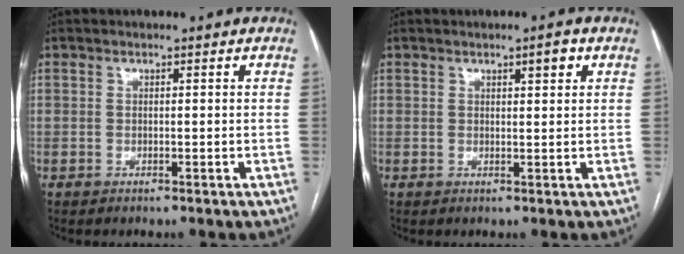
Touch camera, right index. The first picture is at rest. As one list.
[{"total": 1.9, "force": [1.0, 0.2, 1.6], "torque": [-0.024, 0.000, 0.014]}]